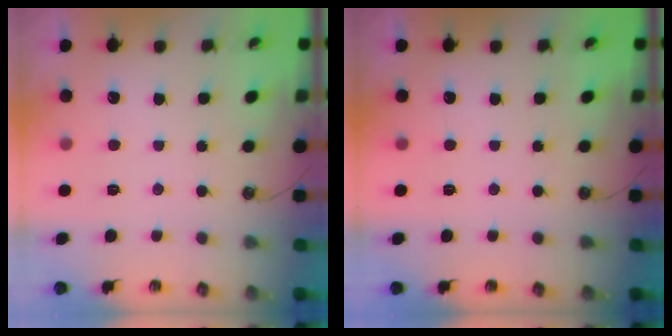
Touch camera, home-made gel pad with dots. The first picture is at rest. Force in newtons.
{"total": 0.0}